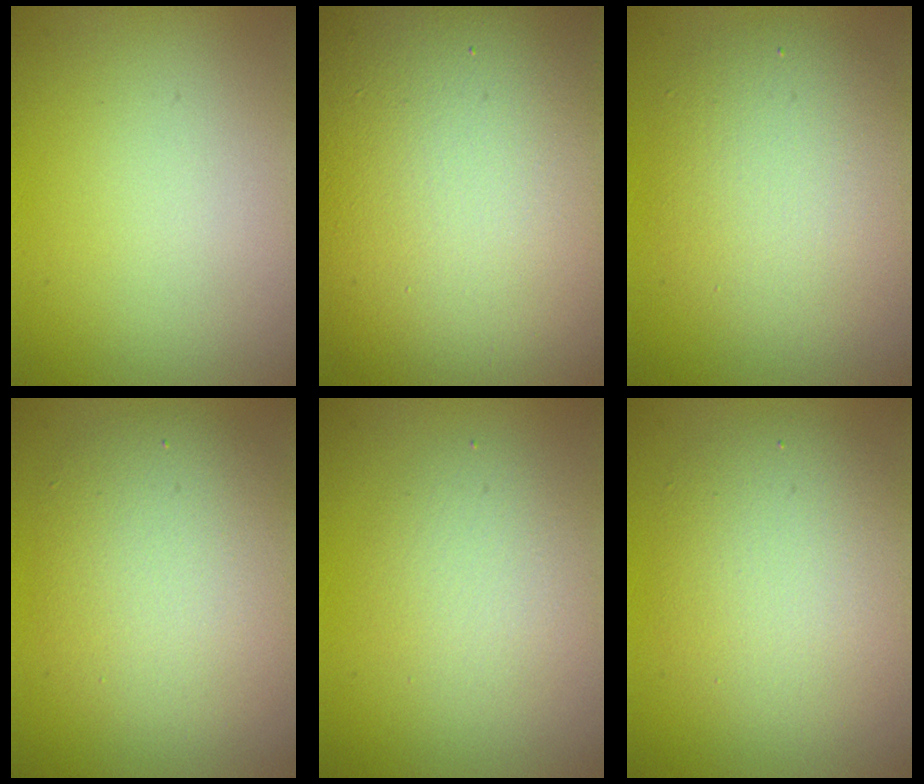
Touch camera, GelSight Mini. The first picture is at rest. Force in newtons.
{"total": 20.5, "press": 20.5, "slide": 1.1}
{"total": 5.6, "press": 5.6, "slide": 0.5}
{"total": 5.9, "press": 5.9, "slide": 0.4}
{"total": 2.8, "press": 2.8, "slide": 0.1}
{"total": 5.3, "press": 5.3, "slide": 0.6}